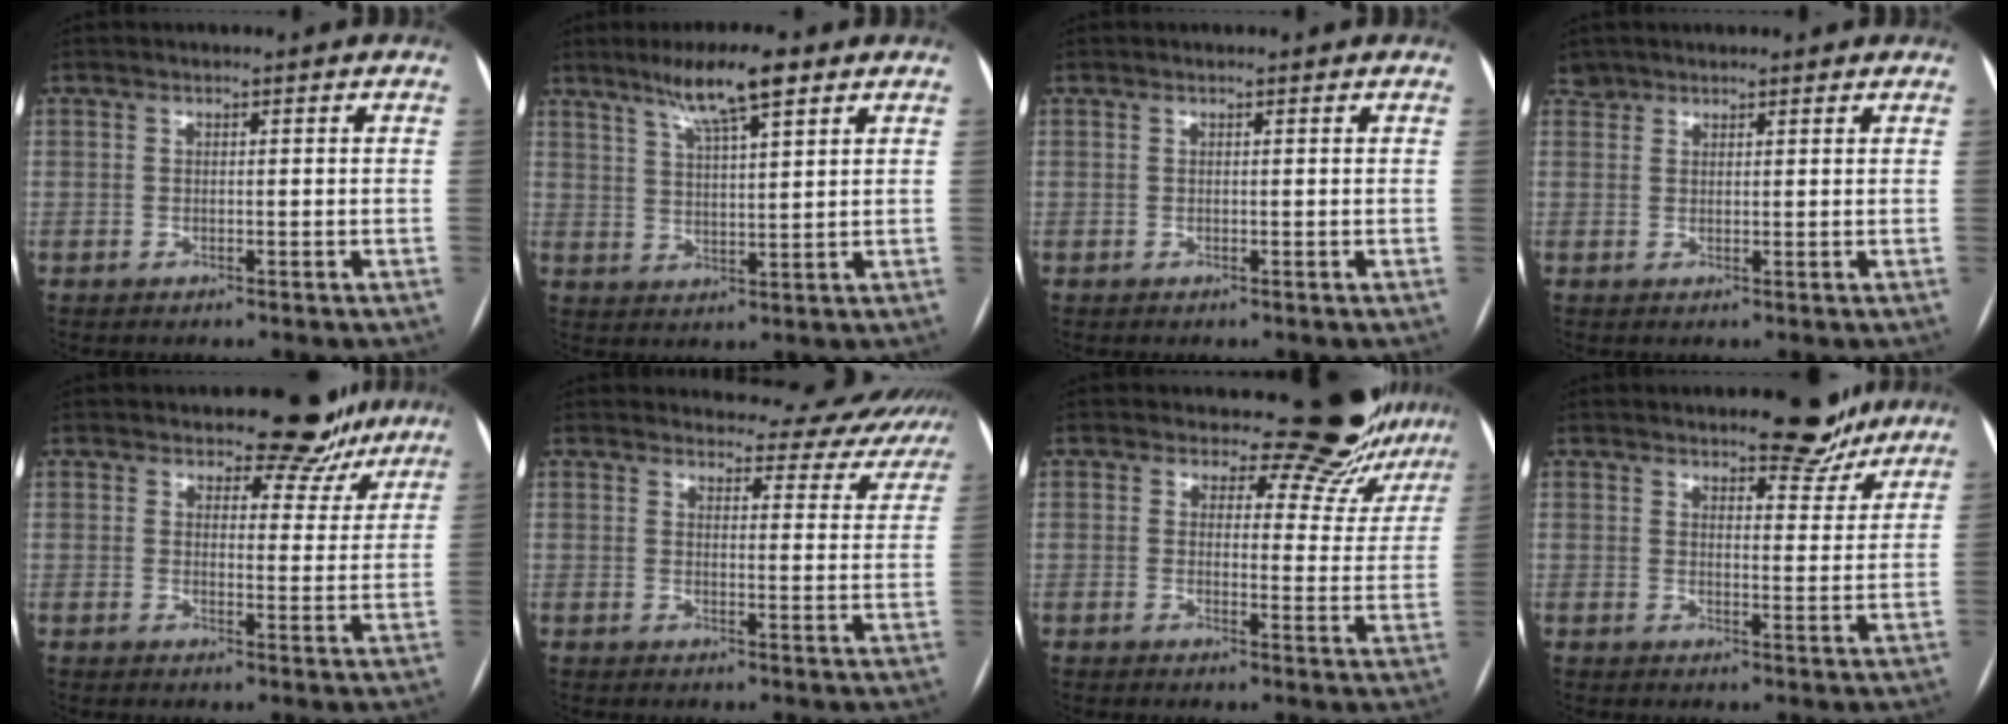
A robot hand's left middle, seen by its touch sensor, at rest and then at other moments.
{"total": 8.3, "force": [5.5, 0.7, 6.1], "torque": [-0.110, 0.008, 0.095]}
{"total": 0.0}
{"total": 2.5, "force": [2.1, 1.3, -0.4], "torque": [0.012, 0.014, 0.032]}
{"total": 8.4, "force": [7.2, 4.0, 1.7], "torque": [0.005, -0.013, 0.073]}
{"total": 15.2, "force": [14.5, 4.0, 1.8], "torque": [0.016, -0.052, 0.135]}
{"total": 11.4, "force": [10.8, 2.9, 2.1], "torque": [-0.005, -0.053, 0.102]}
{"total": 6.9, "force": [6.0, 2.3, 2.5], "torque": [-0.023, -0.010, 0.074]}